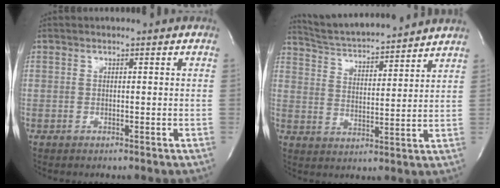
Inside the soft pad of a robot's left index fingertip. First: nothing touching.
{"total": 14.8, "force": [14.0, 0.9, 4.7], "torque": [-0.088, 0.012, 0.215]}